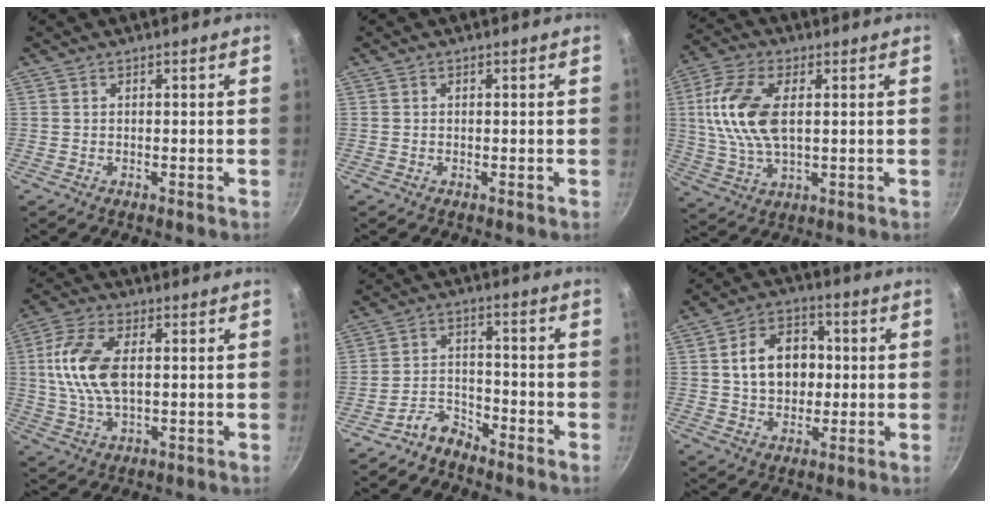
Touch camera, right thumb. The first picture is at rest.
{"total": 0.0}
{"total": 13.7, "force": [2.2, 7.2, 11.5], "torque": [-0.230, 0.006, 0.037]}
{"total": 12.1, "force": [1.5, 6.4, 10.1], "torque": [-0.200, 0.009, 0.025]}
{"total": 5.0, "force": [-4.4, 2.0, 1.2], "torque": [-0.016, 0.048, -0.092]}
{"total": 11.8, "force": [1.1, 8.9, 7.7], "torque": [-0.095, 0.015, 0.014]}